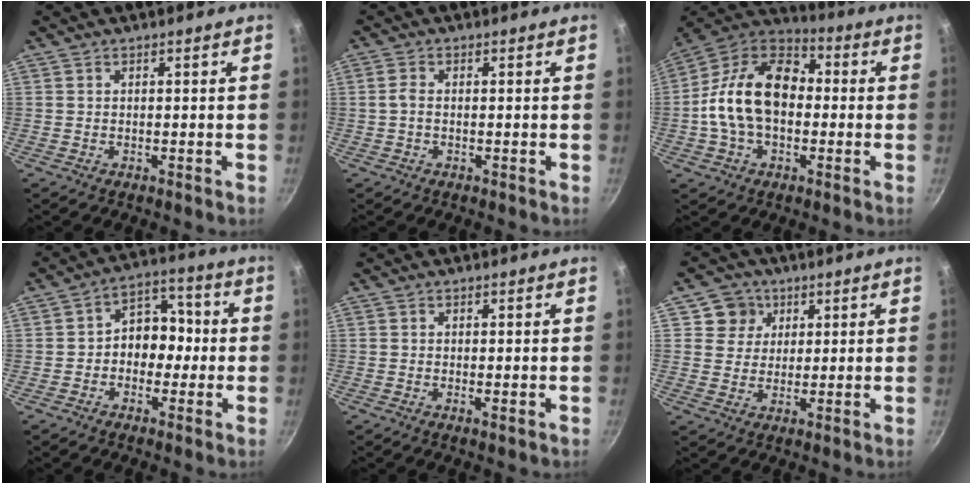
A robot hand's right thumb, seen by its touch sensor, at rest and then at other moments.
{"total": 2.1, "force": [-0.2, 1.3, 1.7], "torque": [-0.041, 0.007, -0.007]}
{"total": 18.4, "force": [-0.7, 12.5, 13.5], "torque": [-0.211, 0.042, -0.030]}
{"total": 8.7, "force": [-1.0, 6.9, 5.3], "torque": [-0.016, 0.033, -0.029]}
{"total": 0.8, "force": [-0.1, 0.2, 0.8], "torque": [-0.016, -0.004, -0.002]}
{"total": 5.9, "force": [2.4, 5.4, 0.8], "torque": [0.028, 0.000, 0.035]}